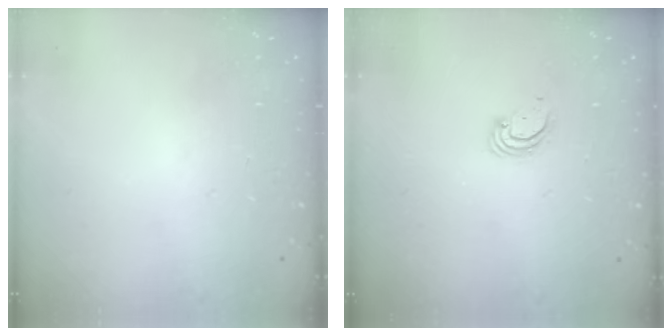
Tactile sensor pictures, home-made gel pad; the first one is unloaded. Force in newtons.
{"total": 2.9, "press": 2.9, "slide": 0.3}